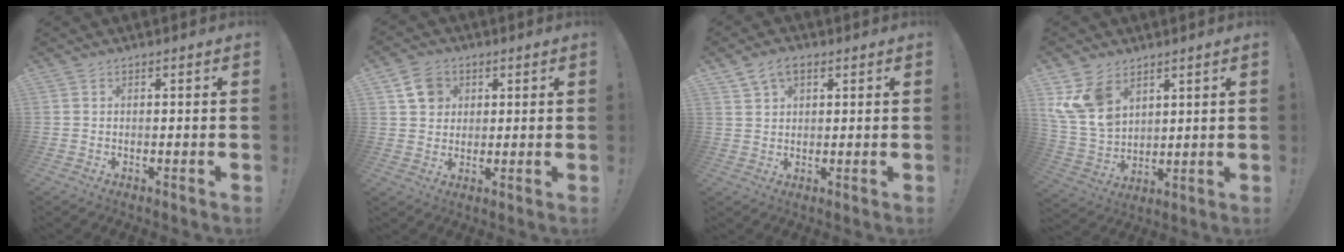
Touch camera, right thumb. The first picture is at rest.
{"total": 7.5, "force": [3.3, 6.2, 2.6], "torque": [-0.034, -0.011, 0.065]}
{"total": 5.3, "force": [3.0, 3.3, 3.0], "torque": [-0.050, -0.008, 0.057]}
{"total": 12.6, "force": [6.6, 8.7, 6.3], "torque": [-0.141, -0.035, 0.133]}